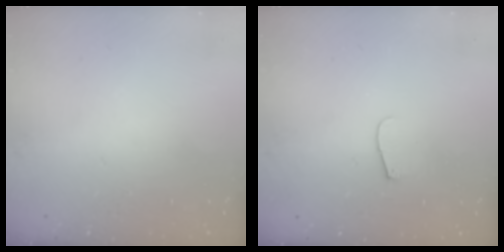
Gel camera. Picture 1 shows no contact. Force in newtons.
{"total": 5.3, "press": 5.2, "slide": 0.6}